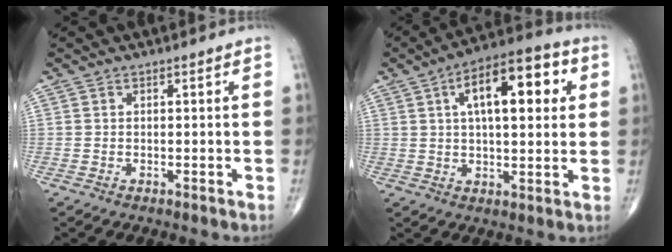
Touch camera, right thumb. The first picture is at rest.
{"total": 16.0, "force": [4.6, 6.8, 13.7], "torque": [-0.186, 0.014, 0.063]}